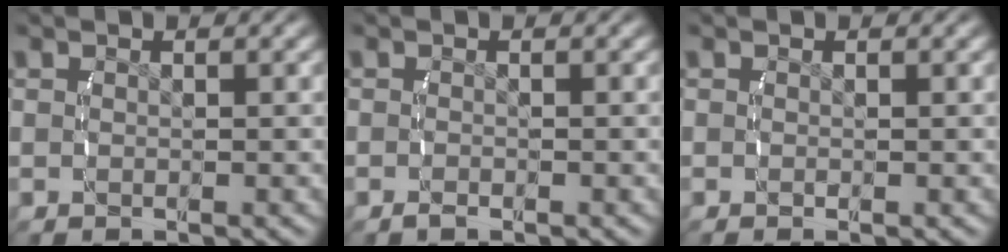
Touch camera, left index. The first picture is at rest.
{"total": 0.6, "force": [-0.5, -0.2, 0.0], "torque": [0.001, 0.001, -0.011]}
{"total": 0.0}